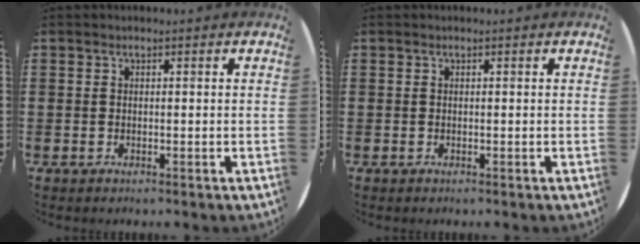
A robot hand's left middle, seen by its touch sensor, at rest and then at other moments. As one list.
[{"total": 0.0}]